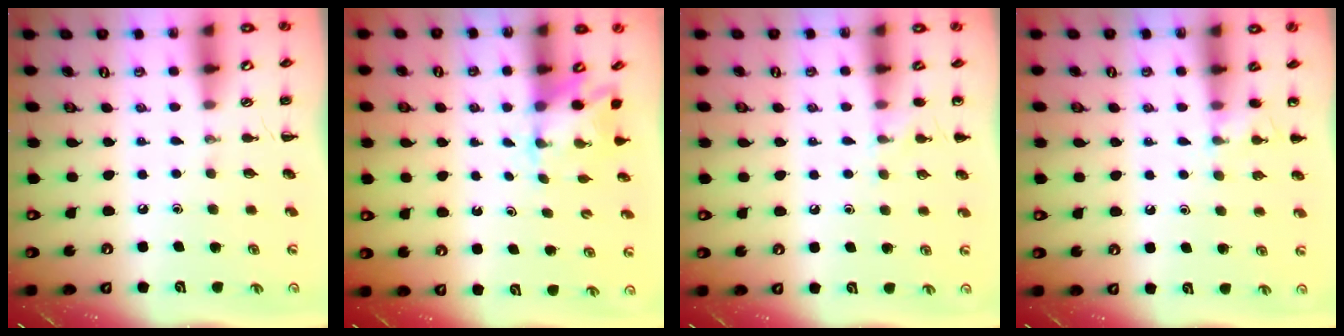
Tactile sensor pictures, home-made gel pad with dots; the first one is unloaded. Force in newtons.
{"total": 2.6, "press": 2.4, "slide": 1.1}
{"total": 6.5, "press": 6.1, "slide": 2.2}
{"total": 5.5, "press": 5.1, "slide": 2.0}